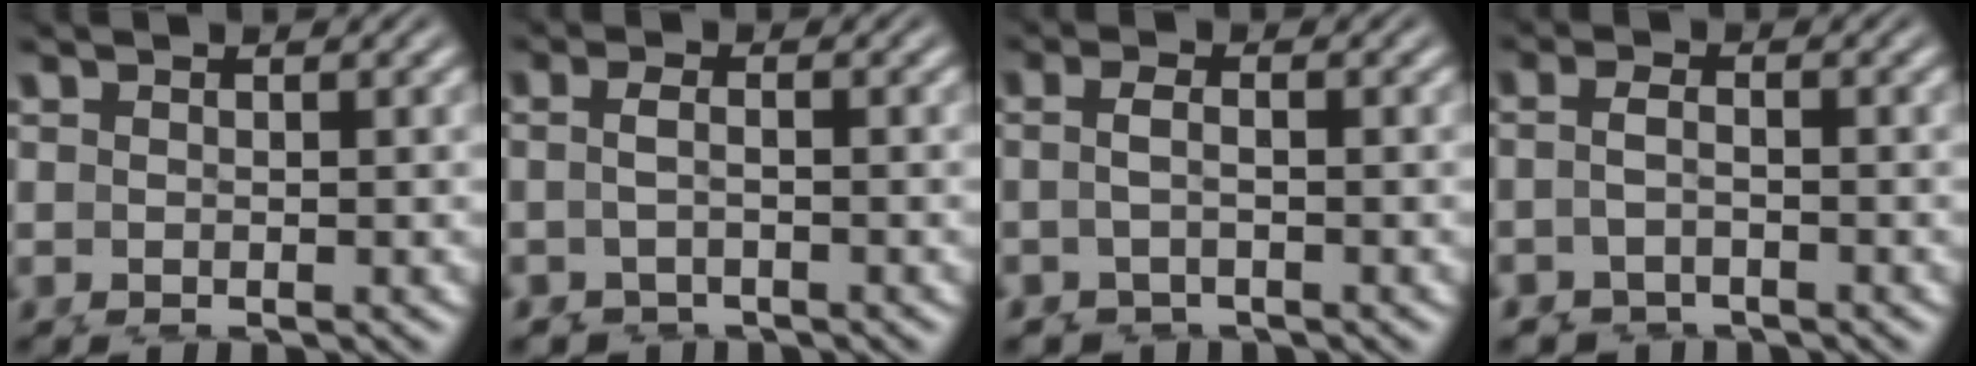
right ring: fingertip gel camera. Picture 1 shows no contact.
{"total": 1.8, "force": [-0.9, 1.1, 1.1], "torque": [-0.025, -0.002, -0.018]}
{"total": 2.4, "force": [-0.7, 1.6, 1.6], "torque": [-0.035, -0.002, -0.015]}
{"total": 2.4, "force": [-1.2, 1.9, 0.9], "torque": [-0.024, -0.005, -0.023]}